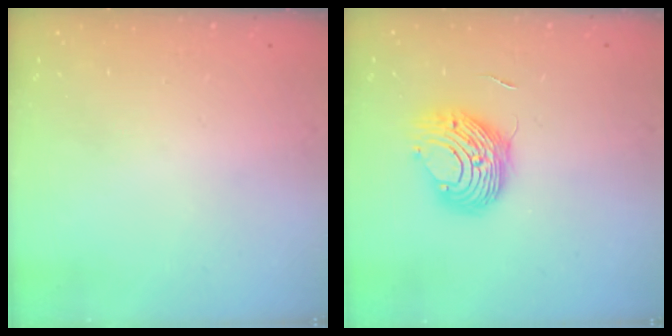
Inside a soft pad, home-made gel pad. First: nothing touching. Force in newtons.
{"total": 9.3, "press": 9.3, "slide": 0.6}